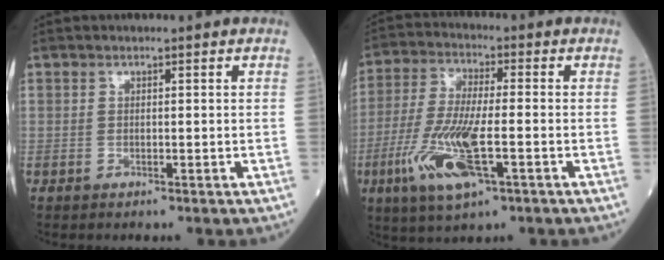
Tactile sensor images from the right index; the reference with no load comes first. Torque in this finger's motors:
{"motor_torque": [1.10, -1.04, 0.59, 0.21]}